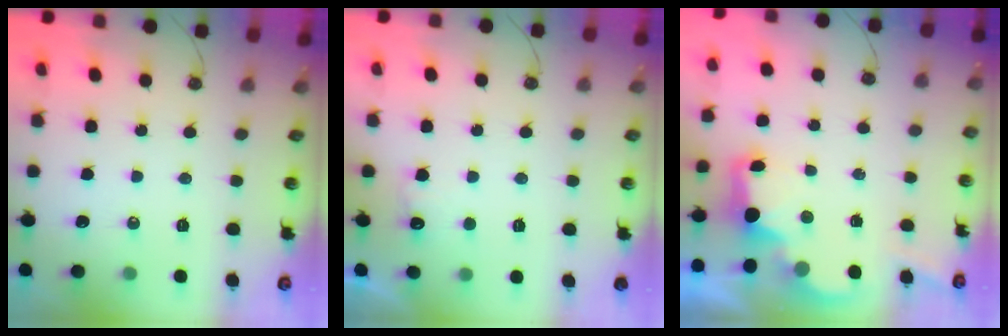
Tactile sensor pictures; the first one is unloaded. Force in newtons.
{"total": 6.3, "press": 6.1, "slide": 1.4}
{"total": 3.0, "press": 2.9, "slide": 0.6}